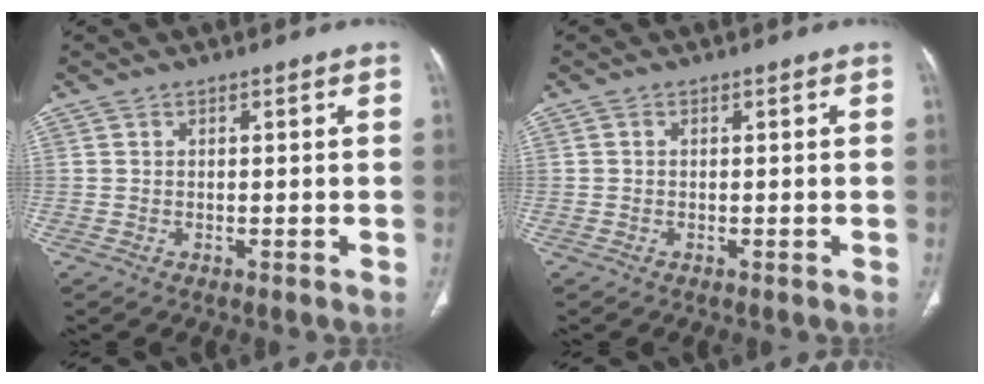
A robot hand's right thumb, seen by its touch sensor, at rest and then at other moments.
{"total": 0.0}